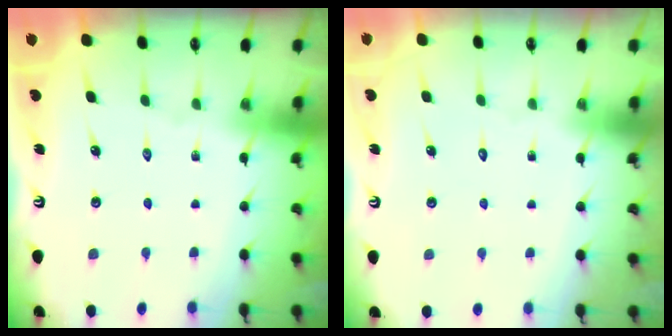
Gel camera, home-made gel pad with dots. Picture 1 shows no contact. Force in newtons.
{"total": 1.5, "press": 1.5, "slide": 0.1}